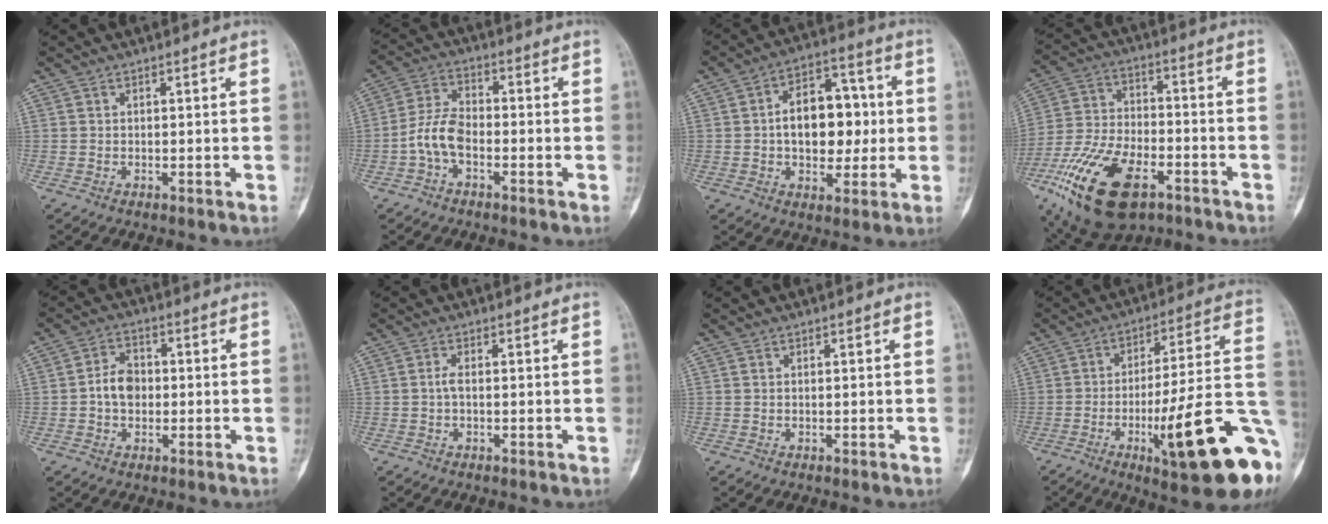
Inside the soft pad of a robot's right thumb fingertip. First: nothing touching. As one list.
[{"total": 6.9, "force": [-2.4, 3.8, 5.2], "torque": [-0.105, 0.028, -0.054]}, {"total": 14.3, "force": [0.3, 9.2, 10.9], "torque": [-0.119, 0.025, 0.004]}, {"total": 20.6, "force": [-10.4, 10.2, 14.6], "torque": [-0.292, 0.031, -0.181]}, {"total": 5.9, "force": [-0.4, 4.4, 3.9], "torque": [-0.052, 0.016, -0.014]}, {"total": 1.4, "force": [-0.2, 0.5, 1.3], "torque": [-0.027, 0.002, -0.005]}, {"total": 0.0}, {"total": 23.7, "force": [-8.0, 4.3, 21.9], "torque": [-0.267, 0.022, -0.111]}]